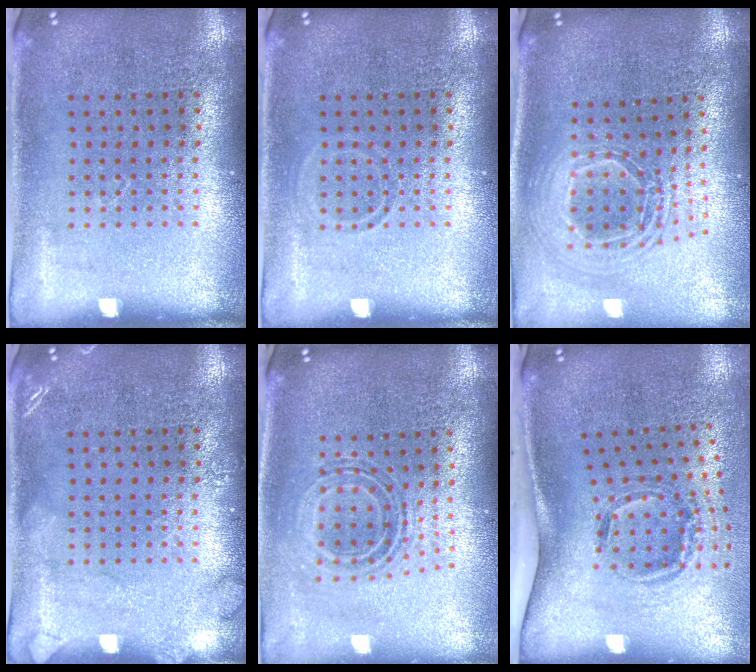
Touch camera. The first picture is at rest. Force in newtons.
{"total": 0.8, "press": 0.8, "slide": 0.3}
{"total": 2.1, "press": 1.6, "slide": 1.4}
{"total": 1.5, "press": 1.5, "slide": 0.2}
{"total": 0.7, "press": 0.7, "slide": 0.2}
{"total": 2.0, "press": 1.2, "slide": 1.6}